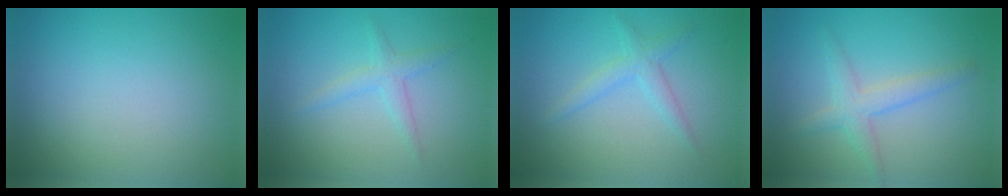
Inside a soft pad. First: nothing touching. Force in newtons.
{"total": 1.8, "press": 1.8, "slide": 0.1}
{"total": 2.0, "press": 2.0, "slide": 0.2}
{"total": 2.6, "press": 2.6, "slide": 0.2}